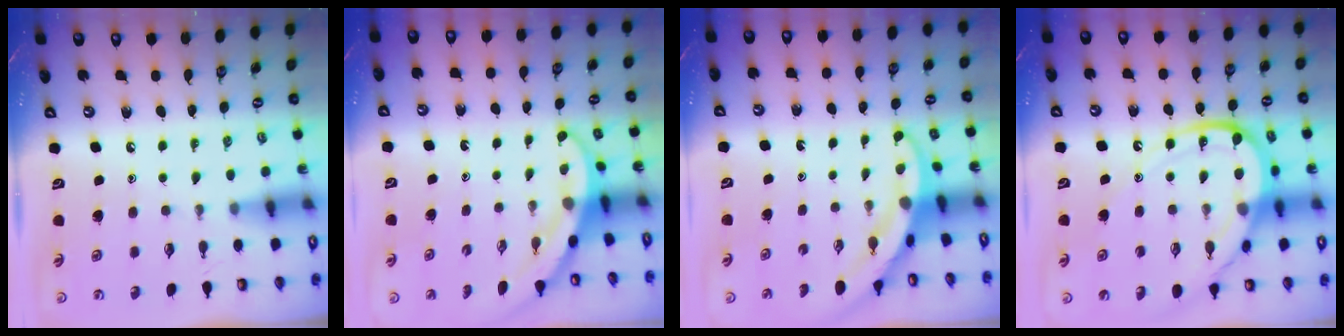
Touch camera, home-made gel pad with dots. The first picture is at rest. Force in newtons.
{"total": 3.3, "press": 3.3, "slide": 0.2}
{"total": 3.6, "press": 3.6, "slide": 0.4}
{"total": 16.3, "press": 16.2, "slide": 1.8}